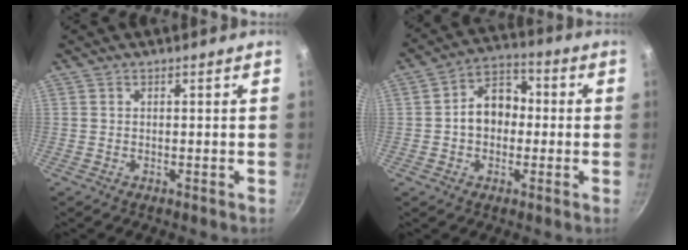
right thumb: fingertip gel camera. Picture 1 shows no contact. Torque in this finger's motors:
{"motor_torque": [1.08, 0.97, 1.07, -0.34, 0.04]}